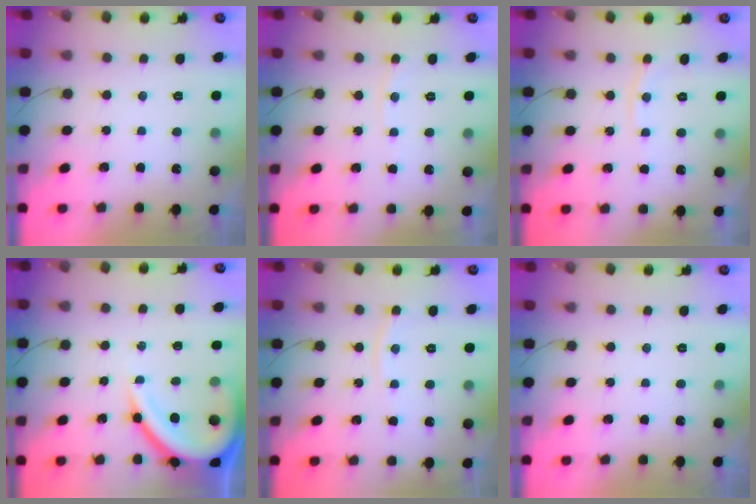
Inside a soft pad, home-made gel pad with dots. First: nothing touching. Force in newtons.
{"total": 2.8, "press": 2.7, "slide": 0.4}
{"total": 4.4, "press": 4.4, "slide": 0.5}
{"total": 13.4, "press": 13.3, "slide": 1.4}
{"total": 5.0, "press": 4.9, "slide": 0.7}
{"total": 0.0}